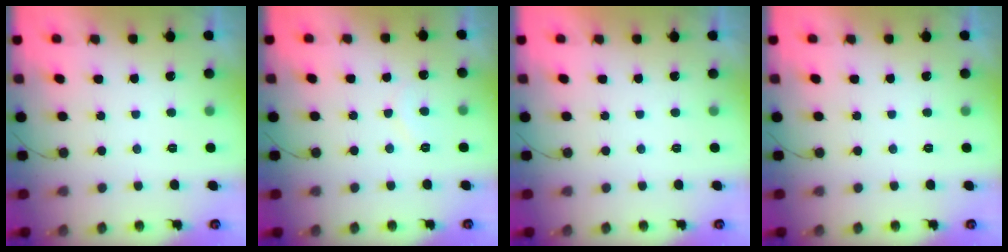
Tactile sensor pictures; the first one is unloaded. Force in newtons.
{"total": 5.6, "press": 5.6, "slide": 0.5}
{"total": 1.6, "press": 1.6, "slide": 0.0}
{"total": 0.0}